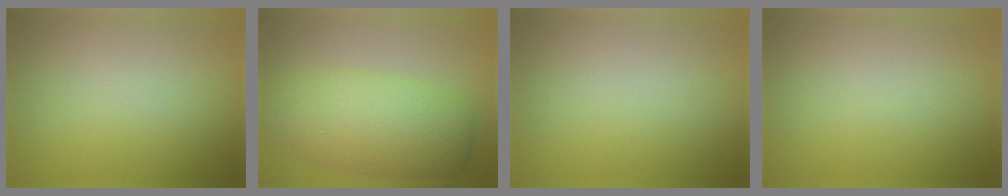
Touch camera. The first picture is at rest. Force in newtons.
{"total": 7.9, "press": 7.9, "slide": 0.1}
{"total": 0.0}
{"total": 0.0}